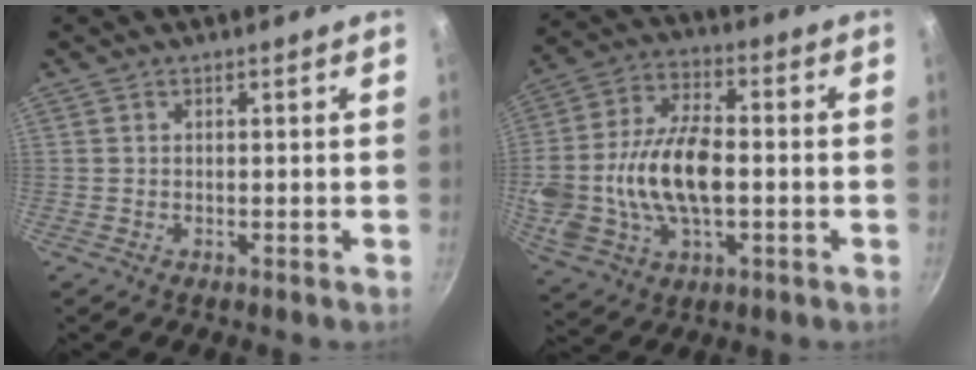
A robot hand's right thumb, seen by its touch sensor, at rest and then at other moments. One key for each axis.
{"total": 19.0, "fx": -1.7, "fy": 10.6, "fz": 15.7, "tx": -0.321, "ty": 0.022, "tz": -0.023}